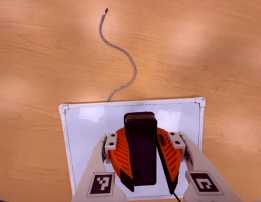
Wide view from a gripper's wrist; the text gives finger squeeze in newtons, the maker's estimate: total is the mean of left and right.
{"total": 12.6, "left": 11.6, "right": 13.6}